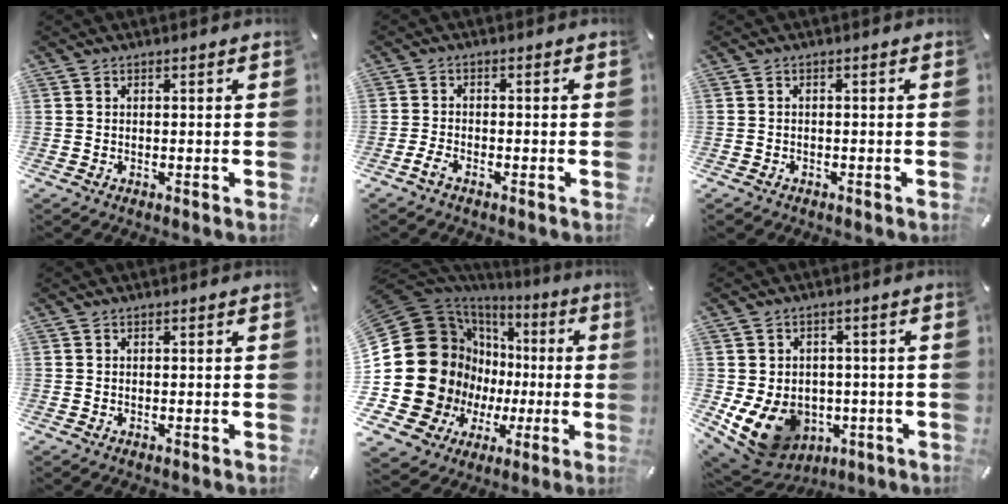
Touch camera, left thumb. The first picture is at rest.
{"total": 2.5, "force": [-1.7, 1.0, 1.5], "torque": [-0.032, 0.005, -0.034]}
{"total": 1.0, "force": [-0.8, 0.6, 0.2], "torque": [-0.005, 0.003, -0.019]}
{"total": 0.0}
{"total": 25.4, "force": [1.9, 19.6, 16.0], "torque": [-0.296, -0.074, 0.089]}
{"total": 11.9, "force": [-3.3, 9.8, 5.8], "torque": [-0.119, 0.005, -0.055]}